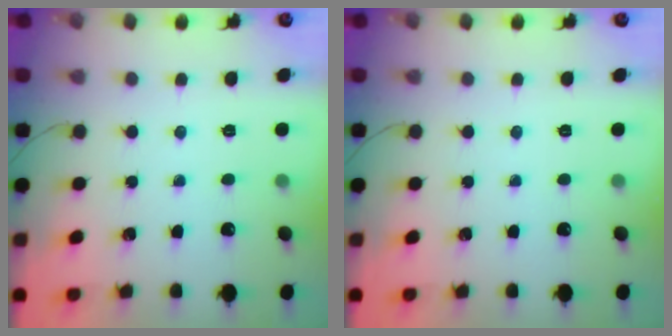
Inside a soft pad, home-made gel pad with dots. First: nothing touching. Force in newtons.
{"total": 0.0}